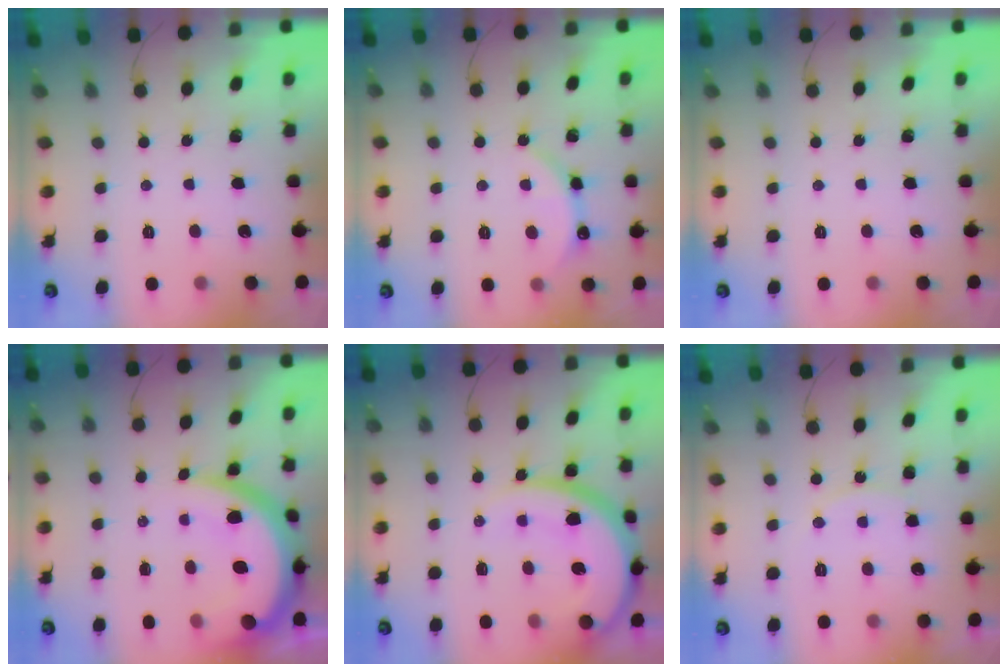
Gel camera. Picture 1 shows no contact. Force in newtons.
{"total": 3.6, "press": 3.6, "slide": 0.4}
{"total": 0.0}
{"total": 14.1, "press": 14.0, "slide": 1.4}
{"total": 16.9, "press": 16.8, "slide": 1.8}
{"total": 7.7, "press": 7.7, "slide": 0.3}